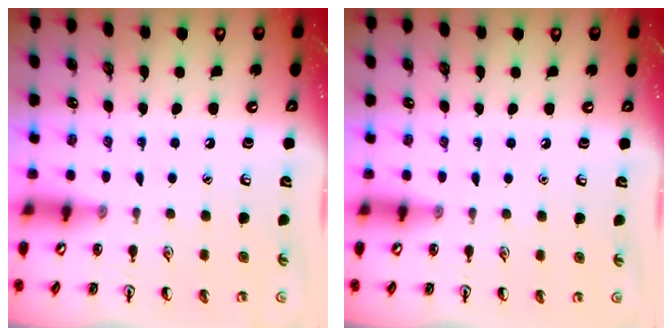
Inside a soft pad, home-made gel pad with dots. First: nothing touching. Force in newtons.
{"total": 0.0}